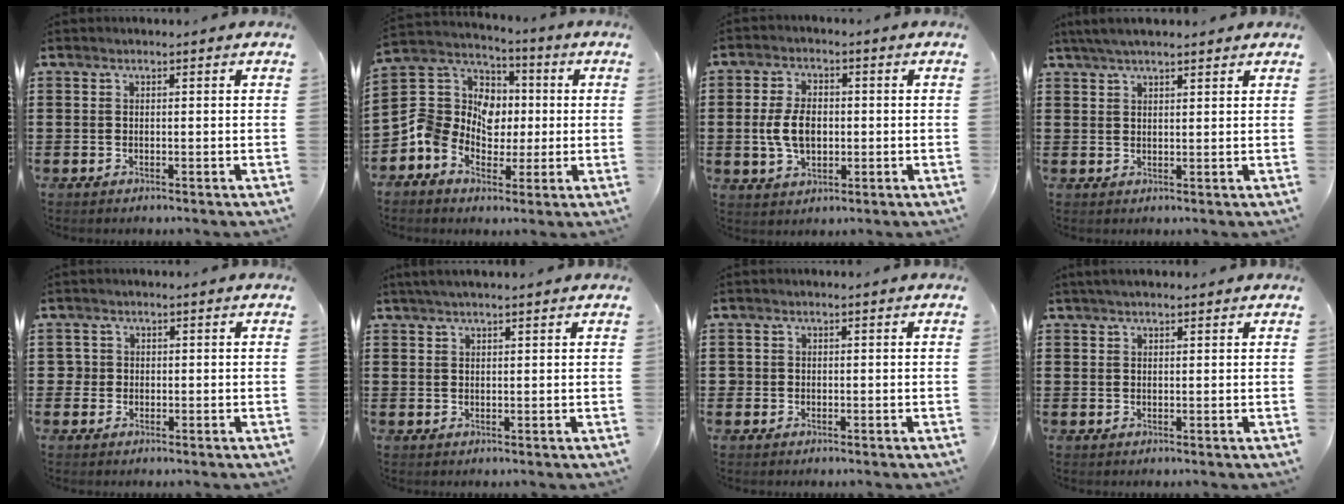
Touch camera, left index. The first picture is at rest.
{"total": 9.7, "force": [-1.8, 8.7, 3.7], "torque": [-0.126, 0.007, -0.042]}
{"total": 6.5, "force": [-0.2, 3.9, 5.1], "torque": [-0.119, 0.005, -0.010]}
{"total": 3.3, "force": [2.6, 0.7, 1.8], "torque": [-0.041, 0.005, 0.049]}
{"total": 1.6, "force": [0.0, 1.6, 0.3], "torque": [-0.013, 0.007, -0.003]}
{"total": 1.8, "force": [1.5, 0.1, 1.0], "torque": [-0.021, 0.003, 0.027]}
{"total": 0.8, "force": [-0.1, 0.8, 0.2], "torque": [-0.006, 0.004, -0.002]}
{"total": 1.6, "force": [1.3, 0.4, 0.8], "torque": [-0.017, 0.004, 0.024]}